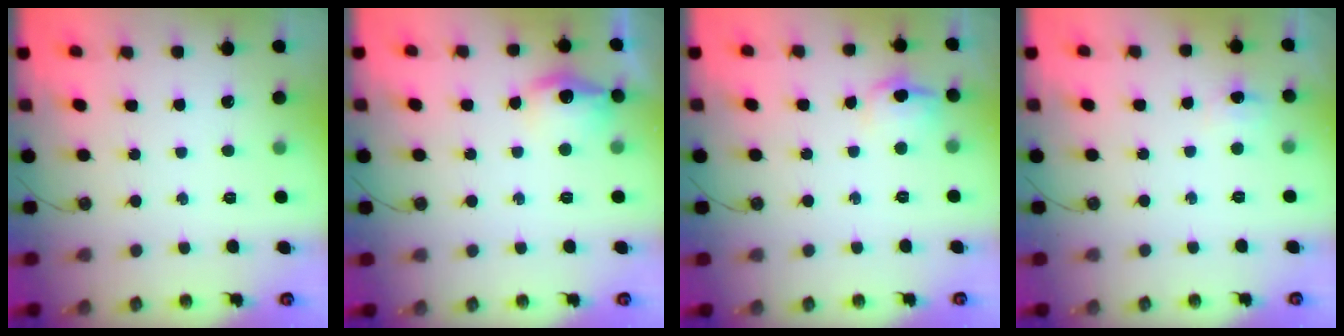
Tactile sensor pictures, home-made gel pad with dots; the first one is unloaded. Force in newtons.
{"total": 12.1, "press": 12.0, "slide": 0.9}
{"total": 8.0, "press": 7.9, "slide": 1.4}
{"total": 5.8, "press": 2.7, "slide": 5.2}